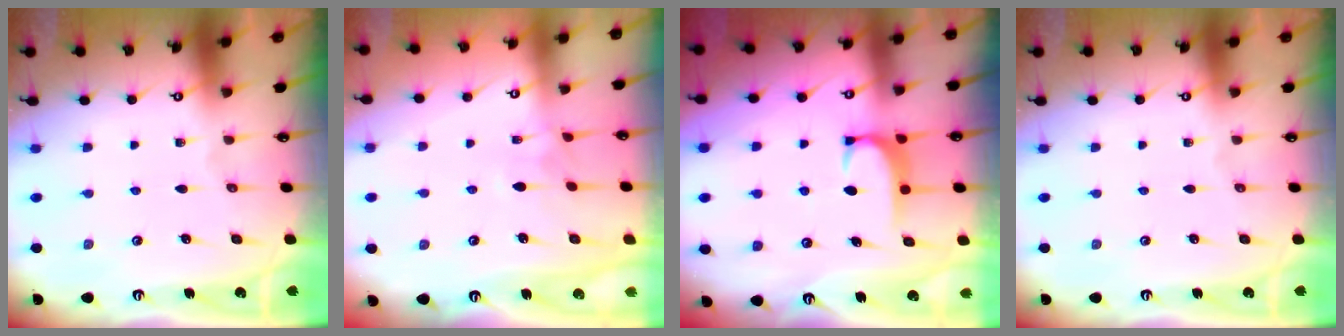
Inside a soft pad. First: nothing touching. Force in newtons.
{"total": 2.4, "press": 2.3, "slide": 0.7}
{"total": 1.6, "press": 1.6, "slide": 0.5}
{"total": 0.0}